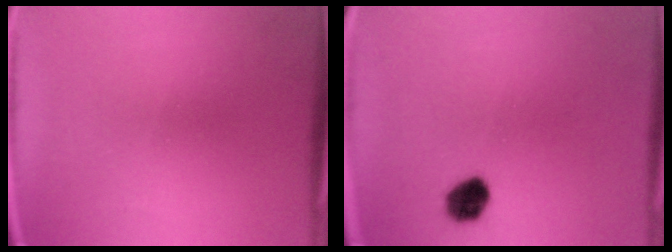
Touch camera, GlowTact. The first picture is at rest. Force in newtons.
{"total": 5.5}